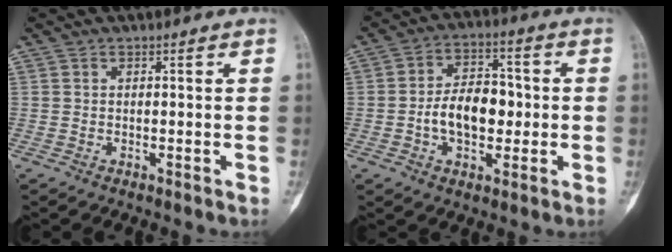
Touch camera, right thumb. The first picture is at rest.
{"total": 10.5, "force": [-1.1, 6.6, 8.1], "torque": [-0.111, 0.022, -0.024]}